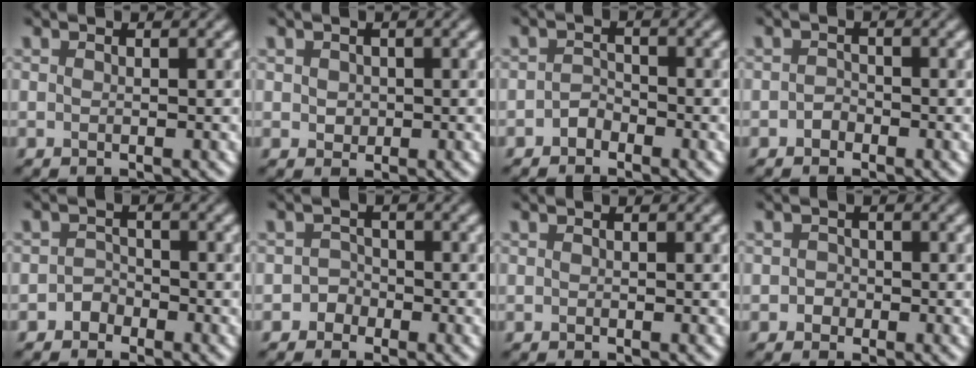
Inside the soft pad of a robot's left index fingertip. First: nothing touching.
{"total": 1.1, "force": [0.1, 1.1, 0.3], "torque": [0.000, 0.002, 0.002]}
{"total": 1.1, "force": [-0.8, 0.6, 0.2], "torque": [-0.002, 0.010, -0.017]}
{"total": 0.8, "force": [-0.5, 0.6, 0.2], "torque": [-0.002, 0.006, -0.010]}
{"total": 1.2, "force": [-0.8, 0.8, 0.0], "torque": [0.004, 0.011, -0.015]}
{"total": 1.2, "force": [-0.6, 1.0, -0.1], "torque": [0.013, 0.011, -0.012]}
{"total": 0.0}
{"total": 0.9, "force": [-0.3, 0.9, 0.0], "torque": [0.008, 0.004, -0.006]}